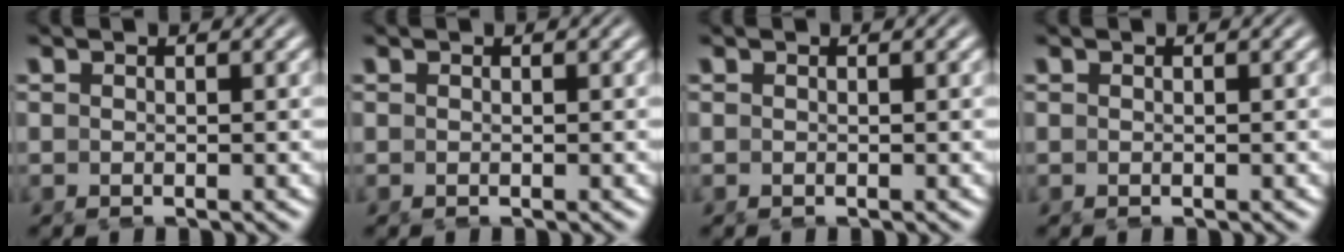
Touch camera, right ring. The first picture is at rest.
{"total": 0.0}
{"total": 0.0}
{"total": 0.0}